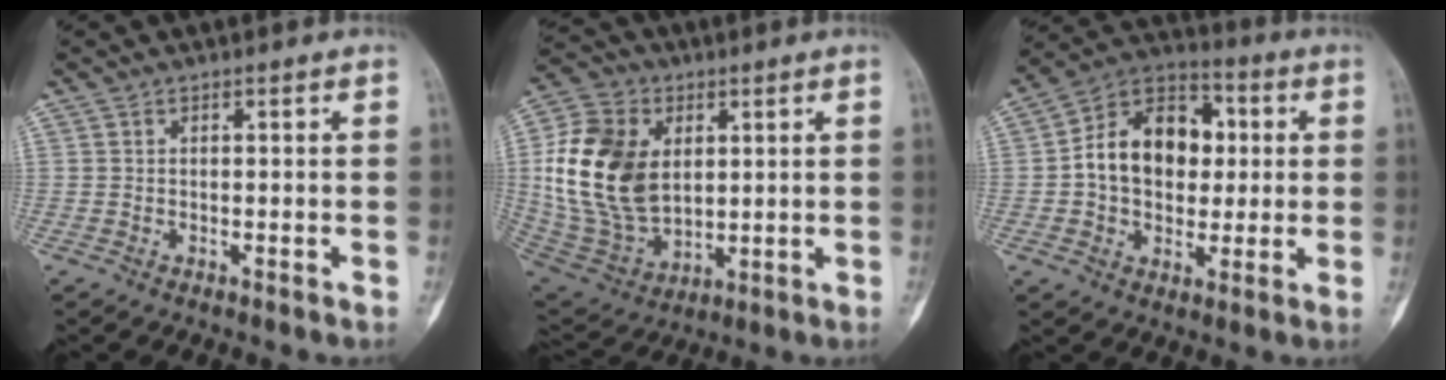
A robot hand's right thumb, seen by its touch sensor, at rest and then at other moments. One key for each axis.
{"total": 20.4, "fx": 3.2, "fy": 14.2, "fz": 14.3, "tx": -0.271, "ty": -0.013, "tz": 0.072}
{"total": 16.4, "fx": 1.4, "fy": 11.8, "fz": 11.3, "tx": -0.140, "ty": 0.023, "tz": 0.014}